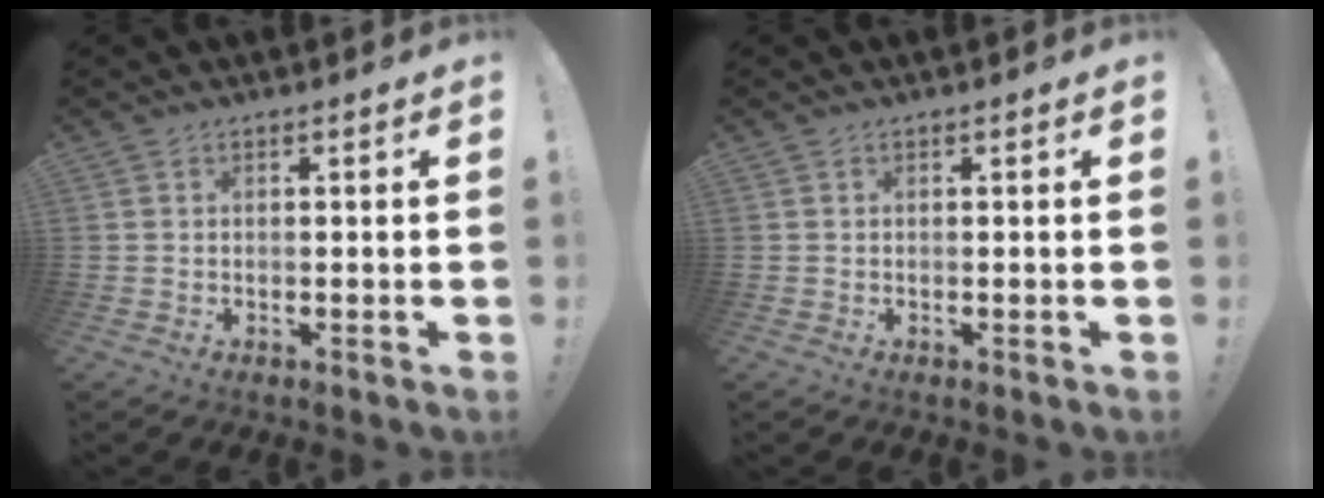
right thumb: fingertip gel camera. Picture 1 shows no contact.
{"total": 0.0}